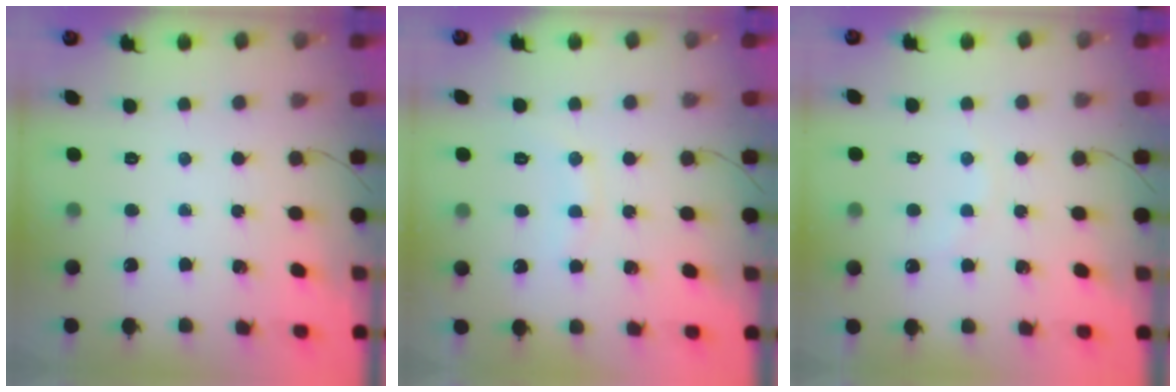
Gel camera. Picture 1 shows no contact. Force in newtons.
{"total": 8.3, "press": 8.2, "slide": 1.1}
{"total": 3.5, "press": 3.4, "slide": 1.0}